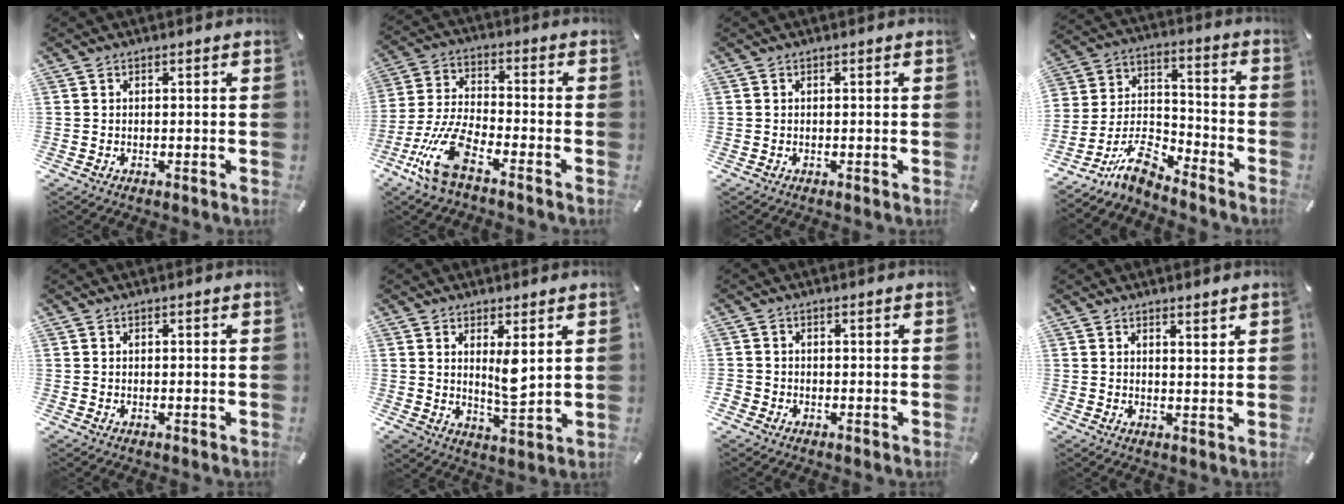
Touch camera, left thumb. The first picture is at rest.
{"total": 12.7, "force": [-7.2, 4.4, 9.4], "torque": [-0.214, 0.012, -0.133]}
{"total": 0.0}
{"total": 12.7, "force": [-9.9, 6.1, 5.0], "torque": [-0.093, 0.060, -0.187]}
{"total": 0.0}
{"total": 7.2, "force": [2.6, 2.8, 6.2], "torque": [-0.109, -0.019, 0.040]}
{"total": 1.5, "force": [-0.6, 1.3, 0.4], "torque": [-0.003, 0.004, -0.013]}
{"total": 2.2, "force": [2.1, 0.1, 0.4], "torque": [-0.002, -0.016, 0.037]}